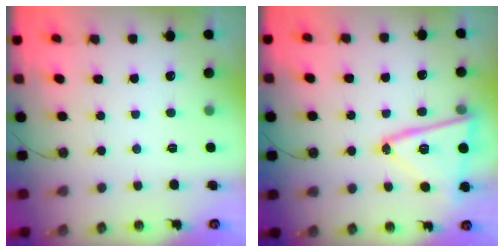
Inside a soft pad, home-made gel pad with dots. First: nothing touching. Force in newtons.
{"total": 17.2, "press": 17.2, "slide": 1.1}